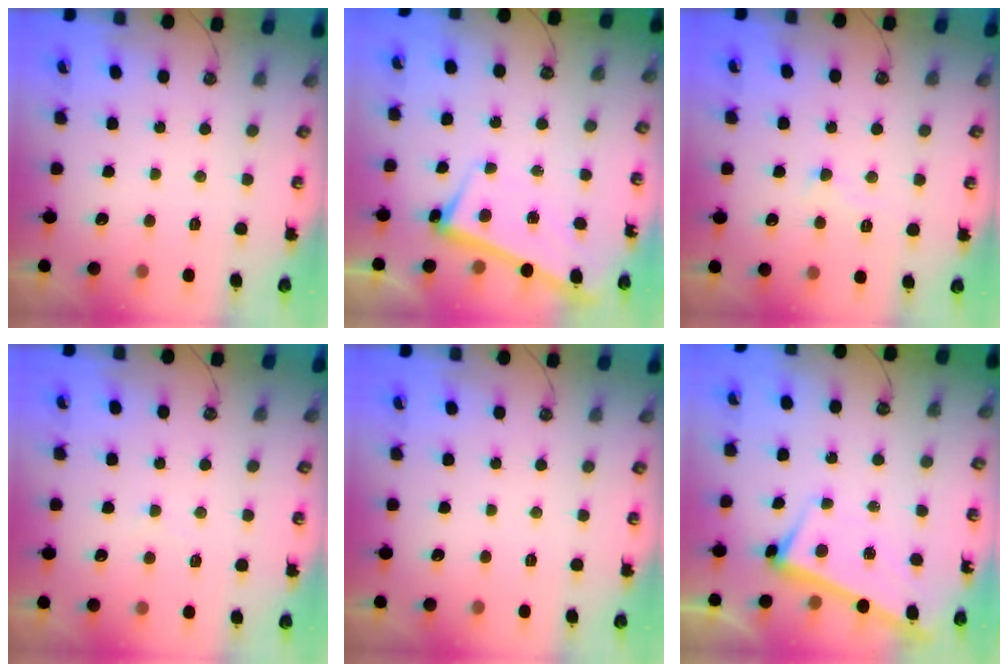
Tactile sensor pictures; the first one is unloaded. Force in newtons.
{"total": 2.8, "press": 2.7, "slide": 0.8}
{"total": 2.2, "press": 2.2, "slide": 0.6}
{"total": 6.1, "press": 6.1, "slide": 0.4}
{"total": 0.0}
{"total": 2.9, "press": 2.8, "slide": 0.6}